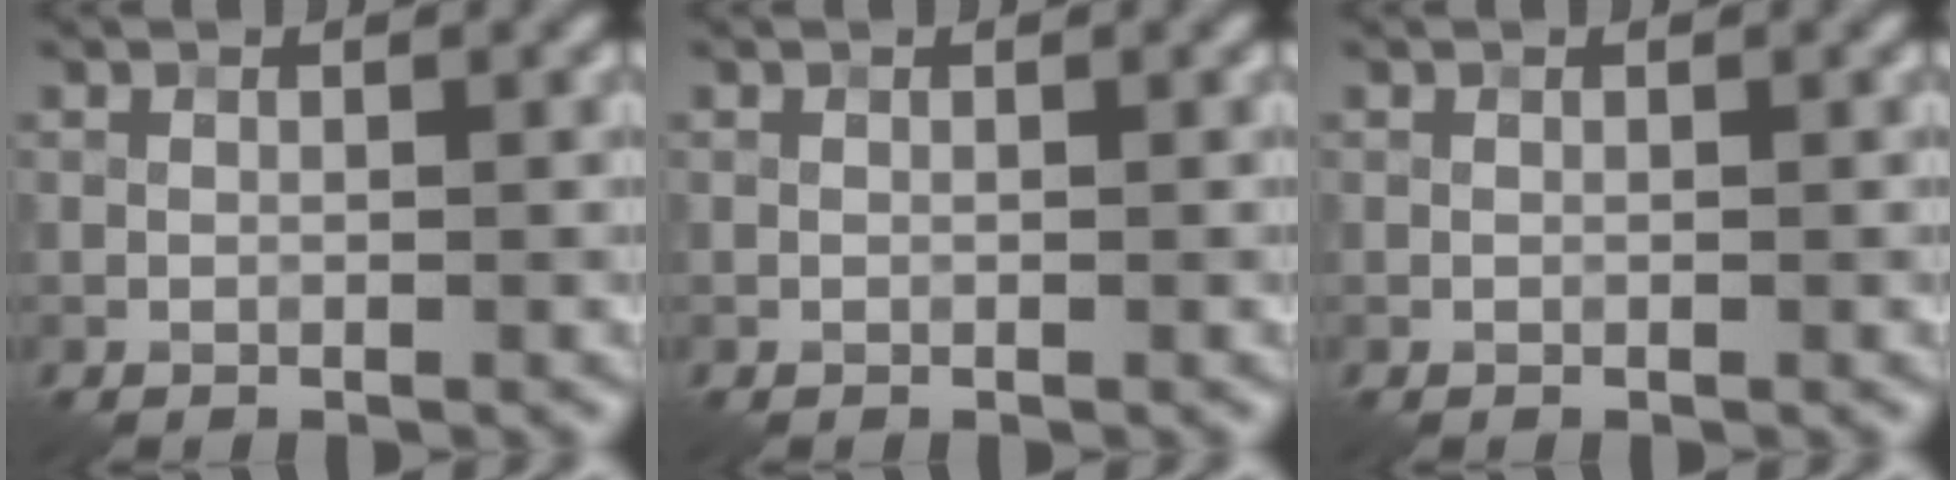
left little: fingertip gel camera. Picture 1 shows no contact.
{"total": 0.0}
{"total": 0.0}